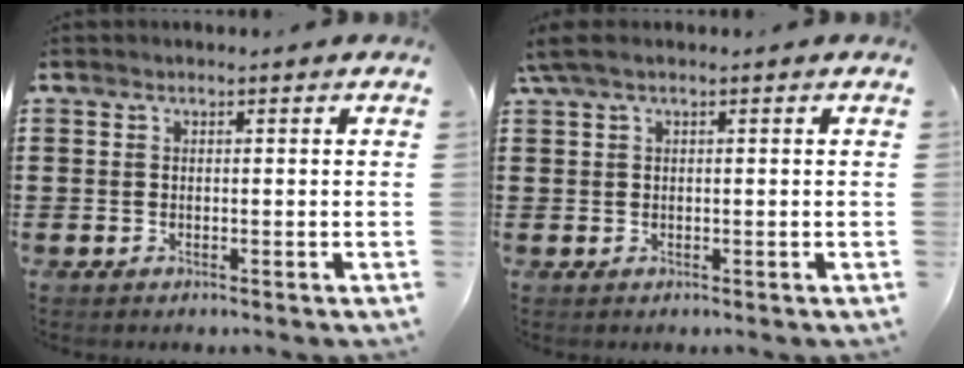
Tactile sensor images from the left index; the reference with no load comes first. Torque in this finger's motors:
{"motor_torque": [0.67, -0.63, 0.26, 0.08]}